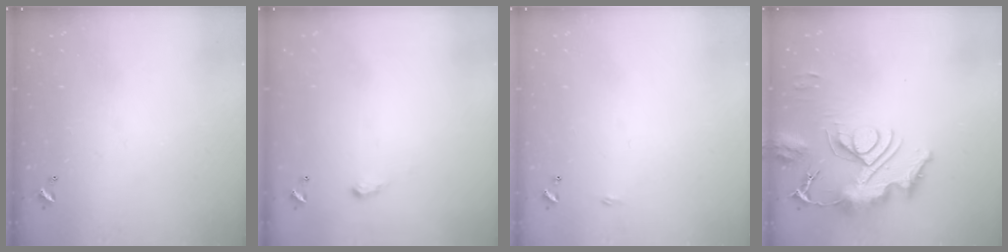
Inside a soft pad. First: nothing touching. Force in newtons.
{"total": 2.0, "press": 2.0, "slide": 0.3}
{"total": 2.2, "press": 2.1, "slide": 0.4}
{"total": 15.1, "press": 15.0, "slide": 1.8}